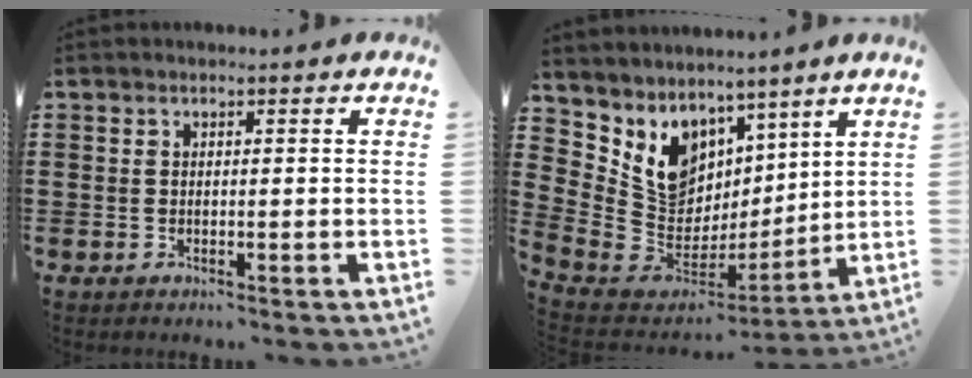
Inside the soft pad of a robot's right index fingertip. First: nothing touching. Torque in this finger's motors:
{"motor_torque": [0.04, 0.86, 0.10, 0.07]}